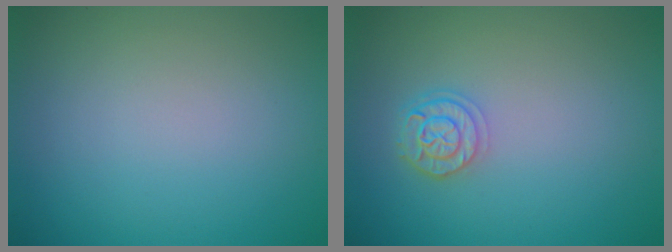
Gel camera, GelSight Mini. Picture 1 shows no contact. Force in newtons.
{"total": 2.5, "press": 2.1, "slide": 1.4}